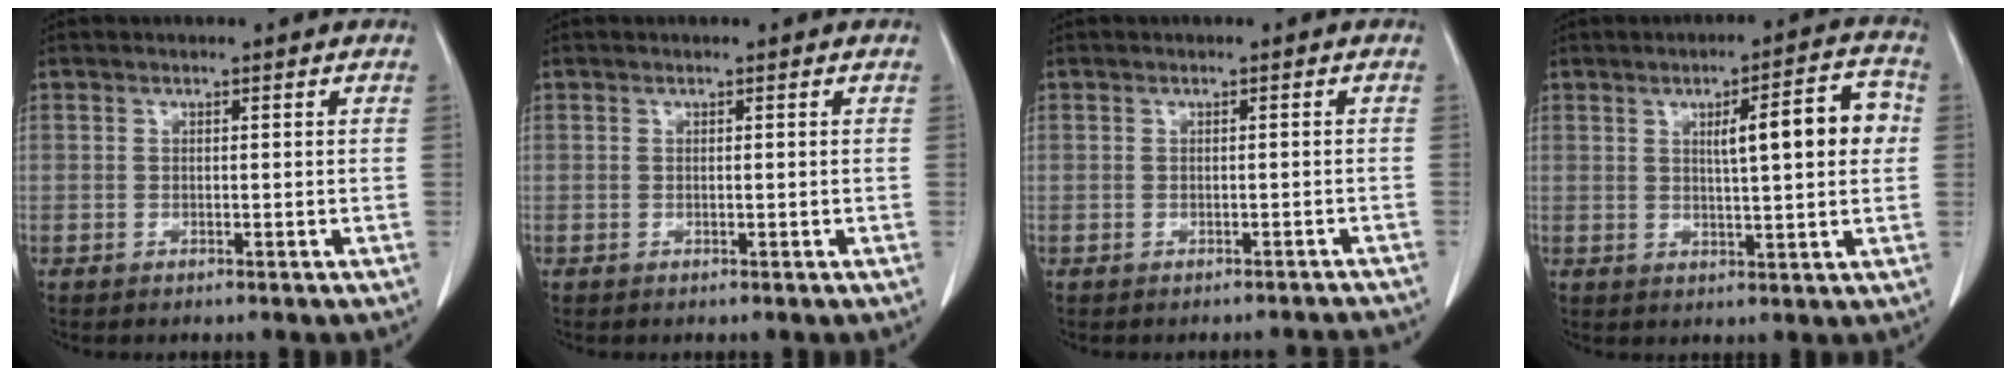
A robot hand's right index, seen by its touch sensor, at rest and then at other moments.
{"total": 0.0}
{"total": 3.5, "force": [-3.3, 1.1, 0.0], "torque": [0.008, 0.004, -0.033]}
{"total": 9.0, "force": [1.6, 1.3, 8.8], "torque": [-0.124, 0.018, 0.024]}